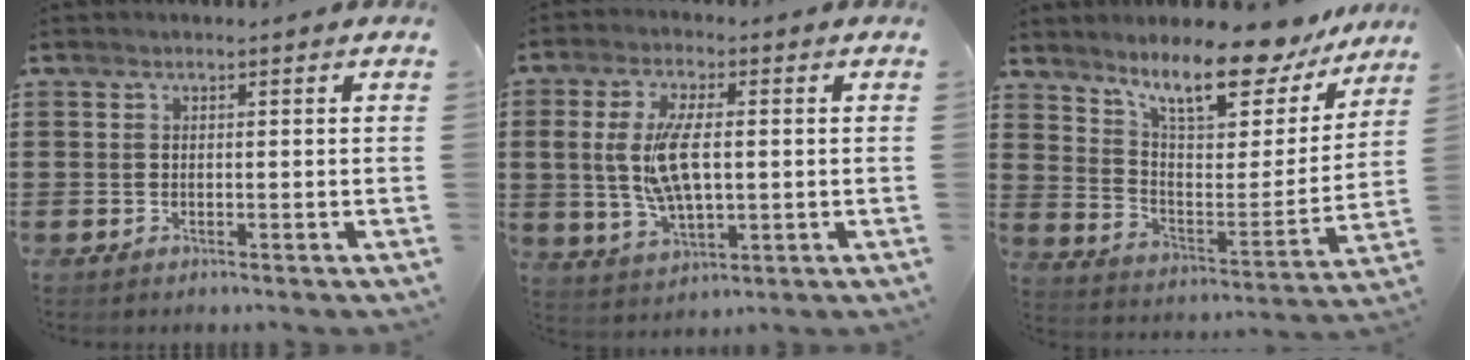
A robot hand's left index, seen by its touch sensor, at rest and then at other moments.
{"total": 9.7, "force": [0.7, 4.5, 8.6], "torque": [-0.188, 0.005, 0.008]}
{"total": 11.7, "force": [9.7, 2.1, 6.1], "torque": [-0.124, -0.067, 0.164]}